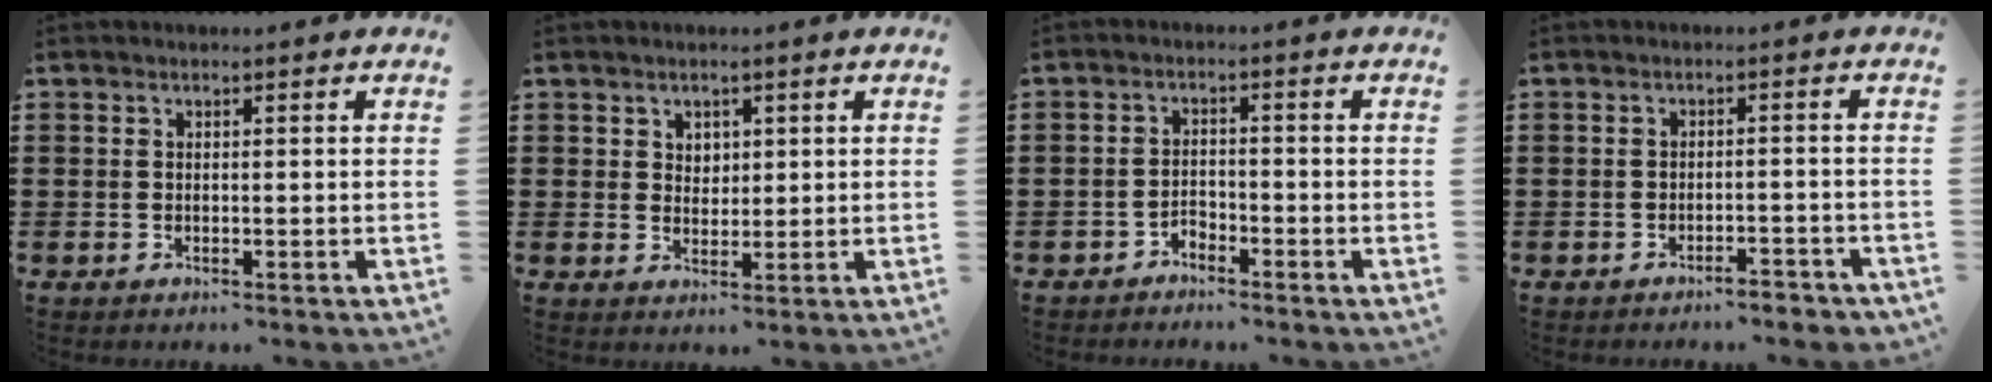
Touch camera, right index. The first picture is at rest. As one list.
[{"total": 2.1, "force": [1.2, 1.7, 0.5], "torque": [-0.016, 0.007, 0.022]}, {"total": 2.0, "force": [-1.9, 0.5, 0.0], "torque": [-0.009, 0.004, -0.042]}, {"total": 2.5, "force": [-2.4, 0.1, 0.5], "torque": [-0.013, 0.000, -0.049]}]